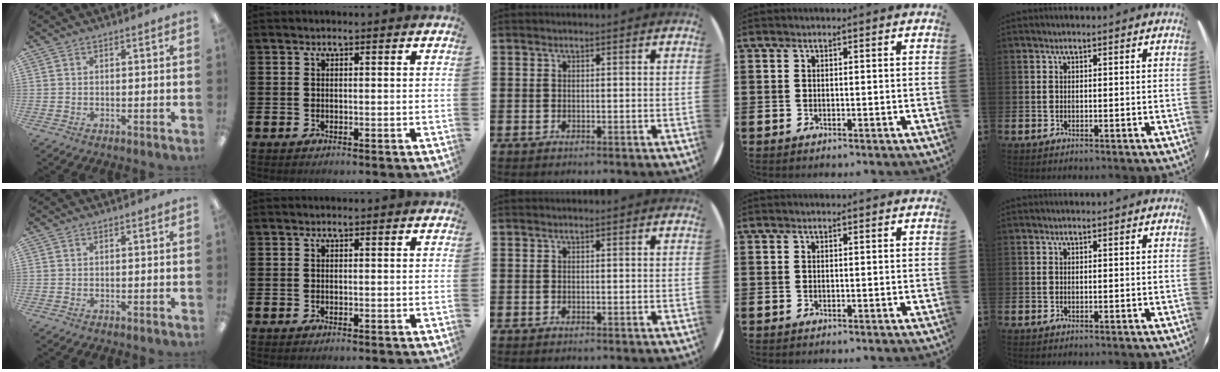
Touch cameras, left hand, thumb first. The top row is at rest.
{}